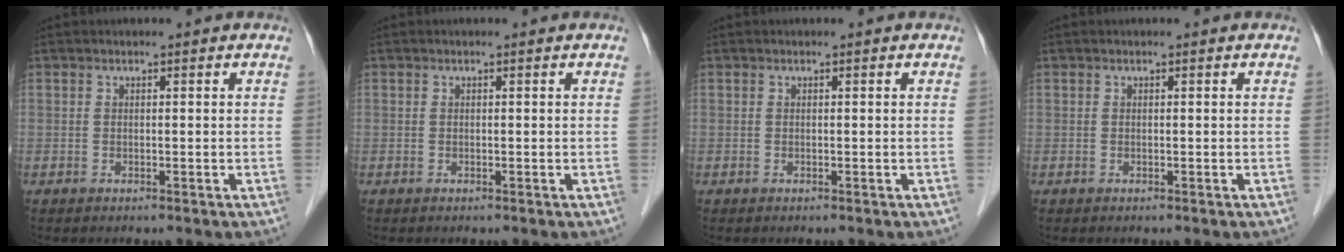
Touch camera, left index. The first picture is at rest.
{"total": 0.0}
{"total": 0.0}
{"total": 0.0}